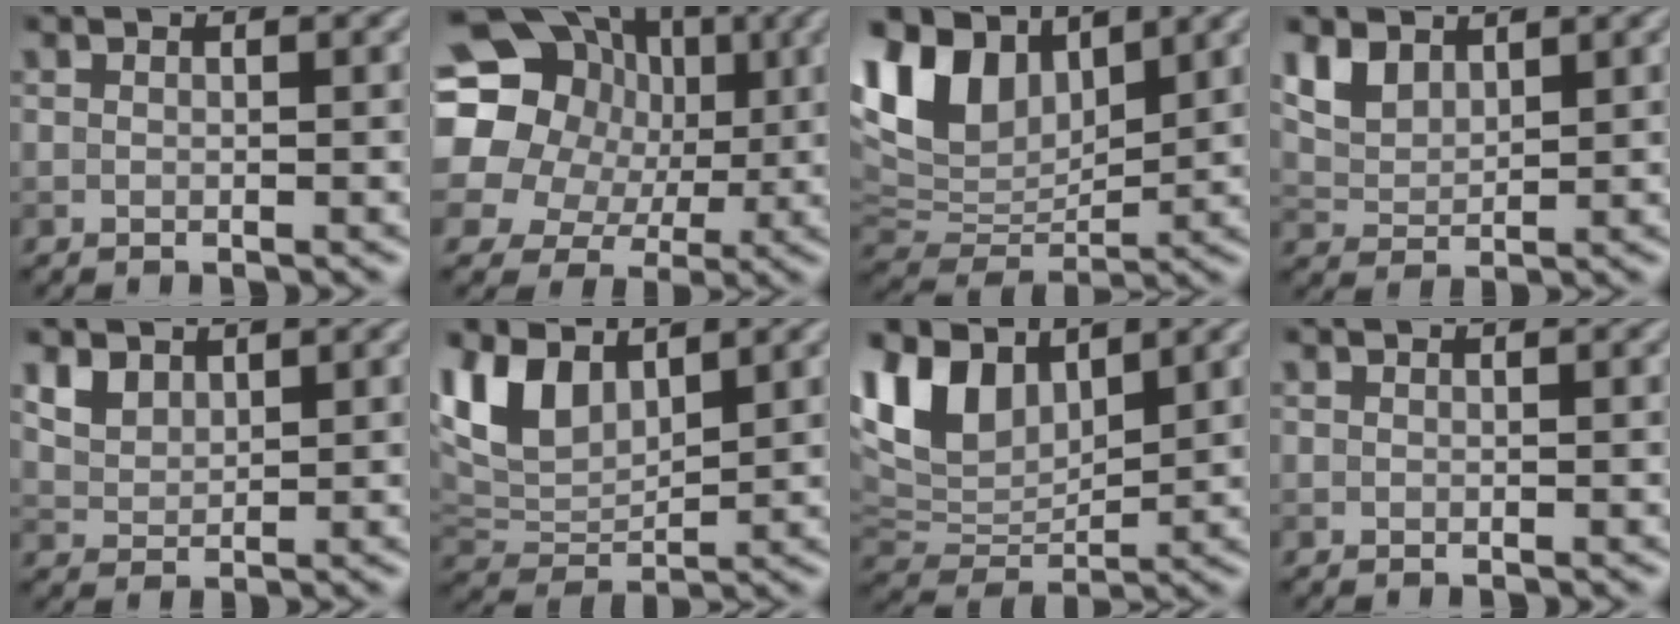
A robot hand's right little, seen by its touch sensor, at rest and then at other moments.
{"total": 20.7, "force": [3.9, 18.6, 8.1], "torque": [-0.192, 0.017, 0.042]}
{"total": 10.4, "force": [5.3, 6.3, 6.4], "torque": [-0.147, 0.012, 0.099]}
{"total": 3.4, "force": [2.2, 2.0, 1.6], "torque": [-0.041, -0.002, 0.049]}
{"total": 2.9, "force": [2.0, 1.8, 1.2], "torque": [-0.038, -0.010, 0.053]}
{"total": 6.2, "force": [3.5, 3.4, 3.9], "torque": [-0.083, 0.000, 0.066]}
{"total": 7.6, "force": [4.3, 4.5, 4.4], "torque": [-0.098, 0.004, 0.081]}
{"total": 0.0}